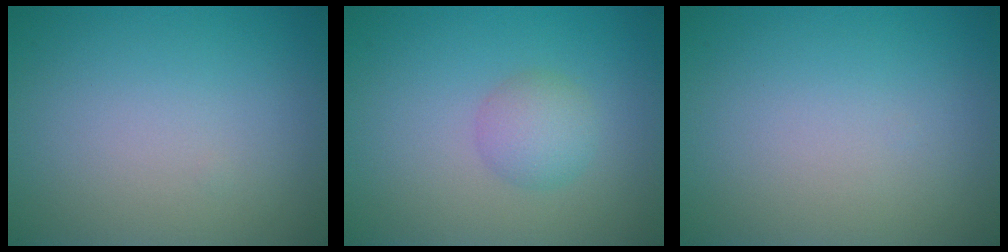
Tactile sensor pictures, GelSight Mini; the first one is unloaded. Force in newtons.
{"total": 2.2, "press": 2.2, "slide": 0.1}
{"total": 0.0}